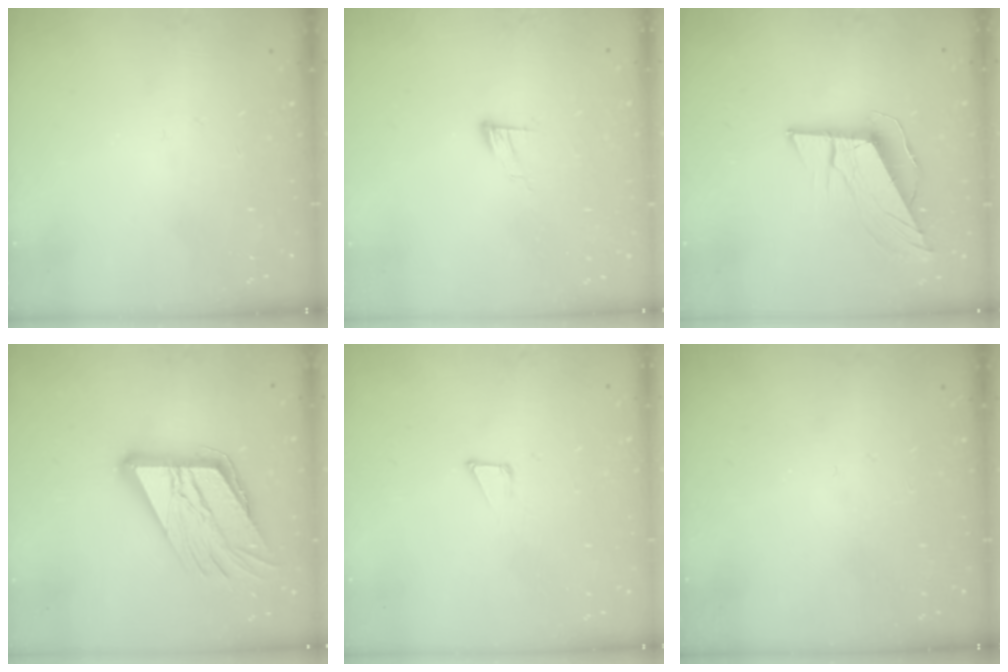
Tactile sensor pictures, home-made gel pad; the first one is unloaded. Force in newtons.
{"total": 6.5, "press": 6.5, "slide": 0.5}
{"total": 9.4, "press": 9.4, "slide": 0.6}
{"total": 18.6, "press": 18.5, "slide": 2.2}
{"total": 1.2, "press": 1.2, "slide": 0.0}
{"total": 0.0}